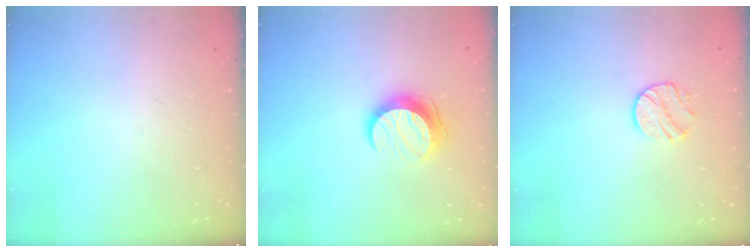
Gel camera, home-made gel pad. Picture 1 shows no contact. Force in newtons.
{"total": 10.2, "press": 10.2, "slide": 0.6}
{"total": 8.7, "press": 8.7, "slide": 0.5}